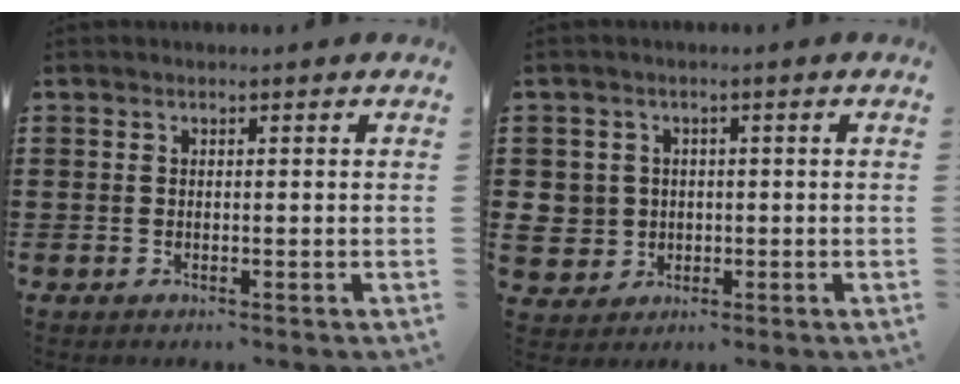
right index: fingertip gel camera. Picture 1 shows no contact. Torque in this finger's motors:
{"motor_torque": [2.13, 0.00, 0.64, 0.10]}